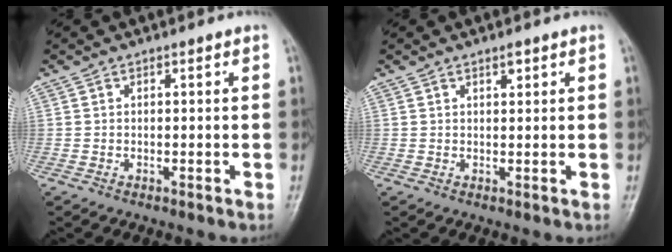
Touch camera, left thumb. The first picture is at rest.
{"total": 1.5, "force": [1.0, 0.6, 1.0], "torque": [-0.011, -0.004, 0.015]}